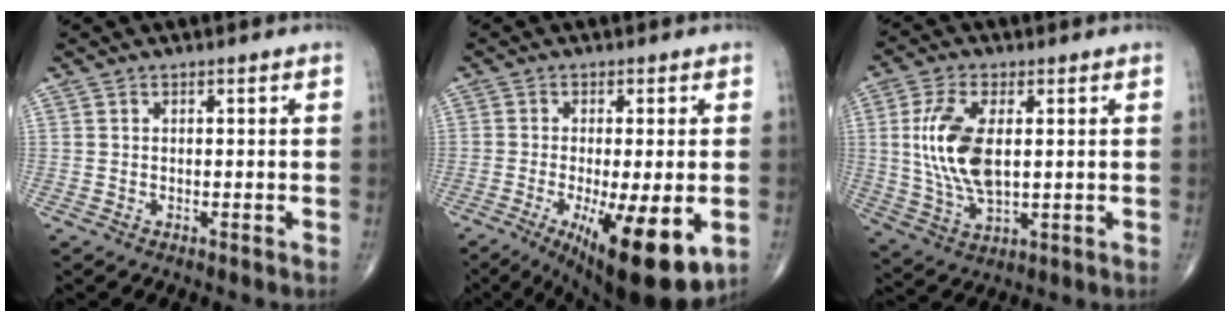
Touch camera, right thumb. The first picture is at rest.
{"total": 16.0, "force": [-5.2, 4.5, 14.5], "torque": [-0.197, -0.023, -0.064]}
{"total": 12.7, "force": [1.6, 6.2, 10.9], "torque": [-0.228, -0.009, 0.037]}